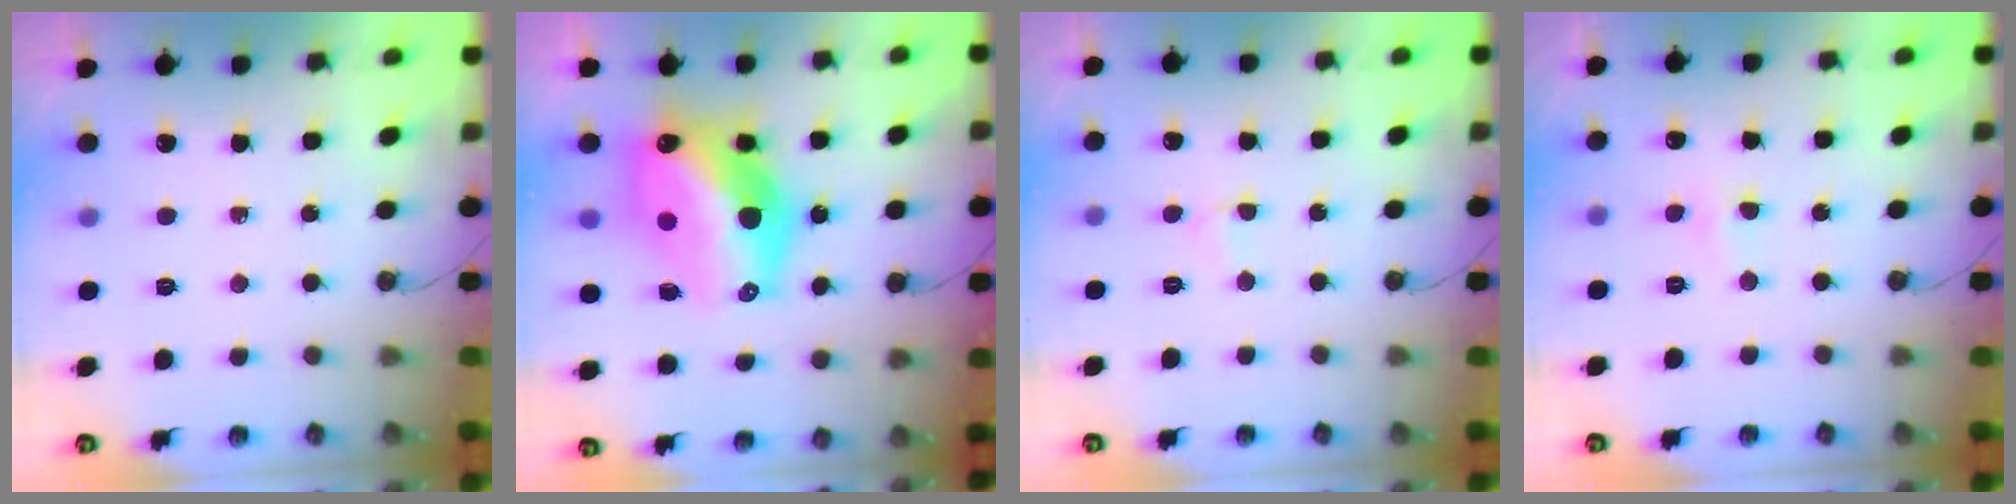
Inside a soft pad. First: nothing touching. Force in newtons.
{"total": 19.6, "press": 19.6, "slide": 1.5}
{"total": 2.1, "press": 2.0, "slide": 0.6}
{"total": 2.4, "press": 2.4, "slide": 0.5}